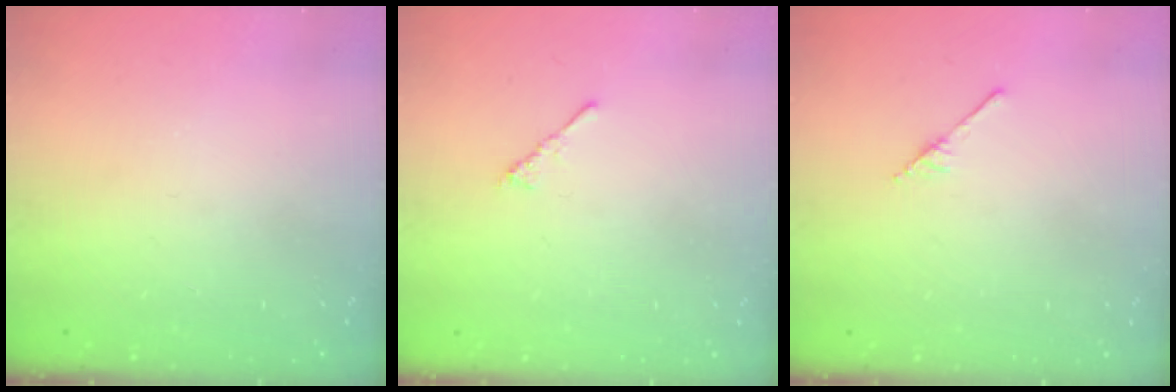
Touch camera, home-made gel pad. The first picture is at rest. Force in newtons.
{"total": 2.3, "press": 2.2, "slide": 0.6}
{"total": 2.5, "press": 2.4, "slide": 0.3}